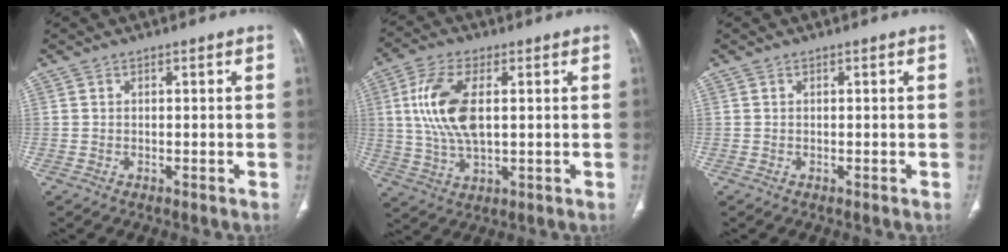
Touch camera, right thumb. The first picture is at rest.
{"total": 12.2, "force": [2.0, 5.8, 10.6], "torque": [-0.225, -0.001, 0.042]}
{"total": 0.0}